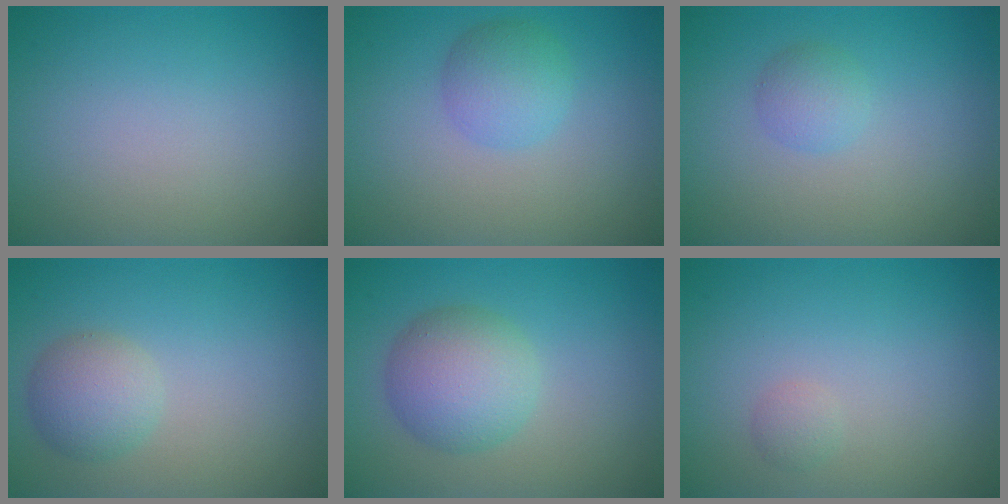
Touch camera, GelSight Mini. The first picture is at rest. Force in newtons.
{"total": 2.9, "press": 2.9, "slide": 0.0}
{"total": 1.7, "press": 1.7, "slide": 0.0}
{"total": 3.0, "press": 3.0, "slide": 0.1}
{"total": 5.1, "press": 5.1, "slide": 0.3}
{"total": 0.8, "press": 0.8, "slide": 0.1}